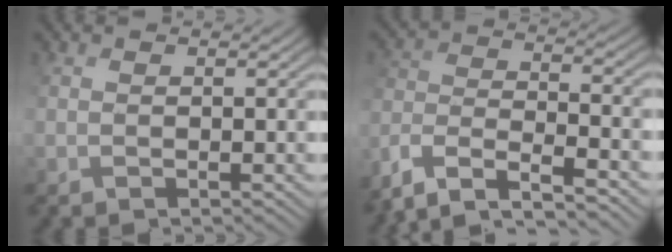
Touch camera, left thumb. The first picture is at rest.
{"total": 11.1, "force": [-9.3, 3.1, 5.2], "torque": [-0.133, -0.013, -0.165]}